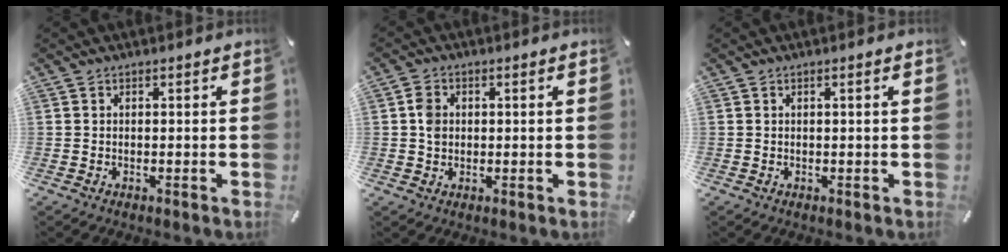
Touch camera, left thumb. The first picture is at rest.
{"total": 3.3, "force": [0.3, 2.6, 2.0], "torque": [-0.032, 0.006, 0.002]}
{"total": 0.8, "force": [0.2, 0.0, 0.7], "torque": [-0.012, 0.001, 0.002]}